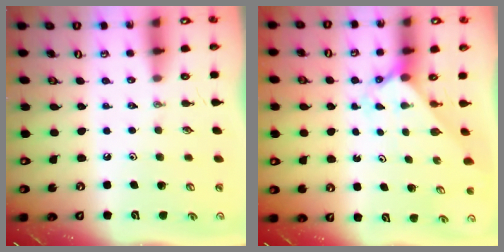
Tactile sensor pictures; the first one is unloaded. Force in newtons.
{"total": 2.0, "press": 2.0, "slide": 0.2}